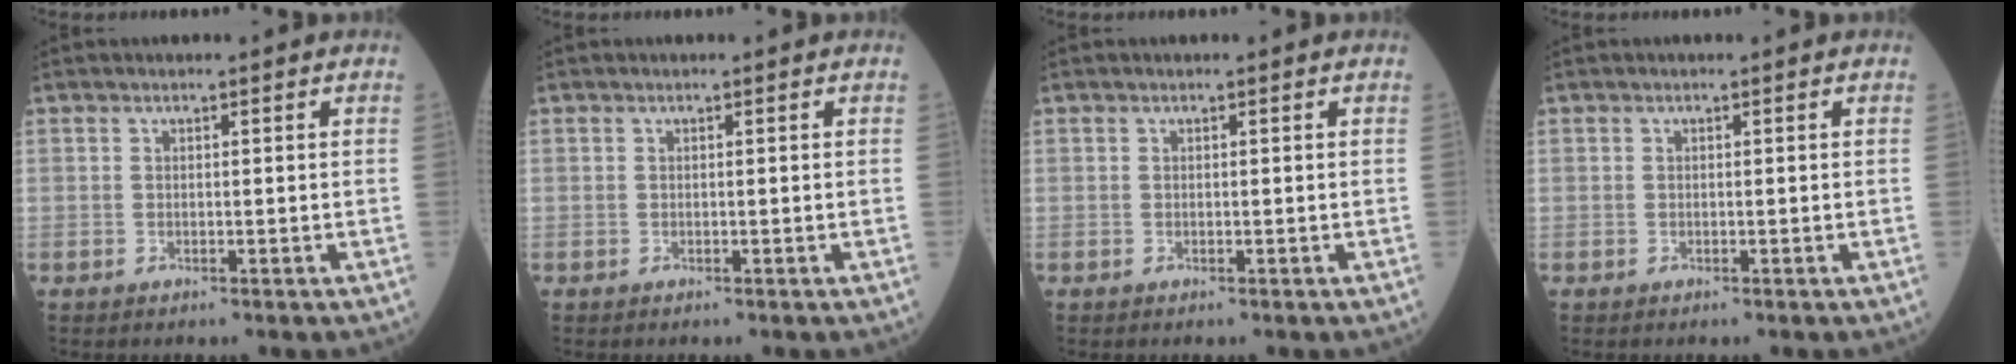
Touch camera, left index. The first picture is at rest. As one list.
[{"total": 0.0}, {"total": 0.0}, {"total": 0.0}]